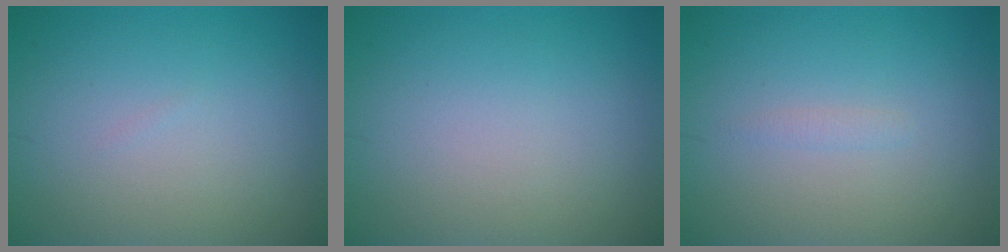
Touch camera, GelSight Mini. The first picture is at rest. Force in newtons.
{"total": 0.0}
{"total": 0.6, "press": 0.6, "slide": 0.1}